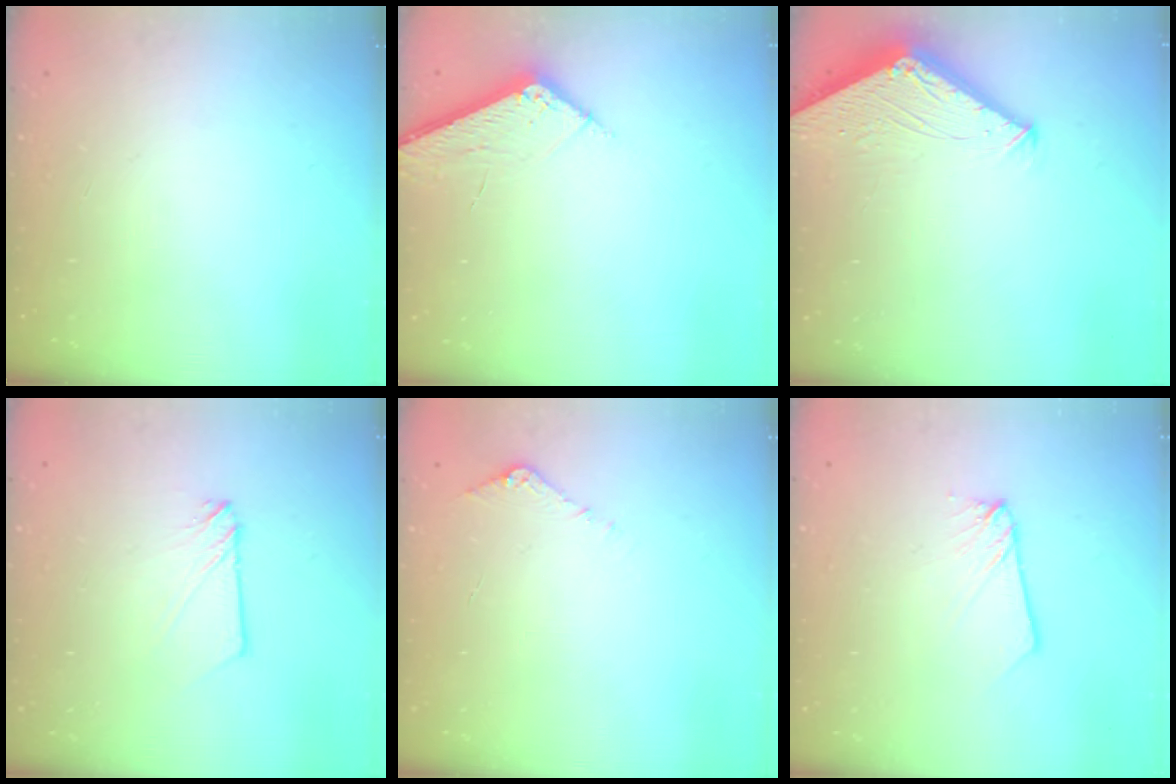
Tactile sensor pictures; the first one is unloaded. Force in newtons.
{"total": 4.7, "press": 4.7, "slide": 0.5}
{"total": 4.1, "press": 4.1, "slide": 0.2}
{"total": 3.6, "press": 3.5, "slide": 0.4}
{"total": 5.5, "press": 5.5, "slide": 0.7}
{"total": 2.2, "press": 2.2, "slide": 0.1}